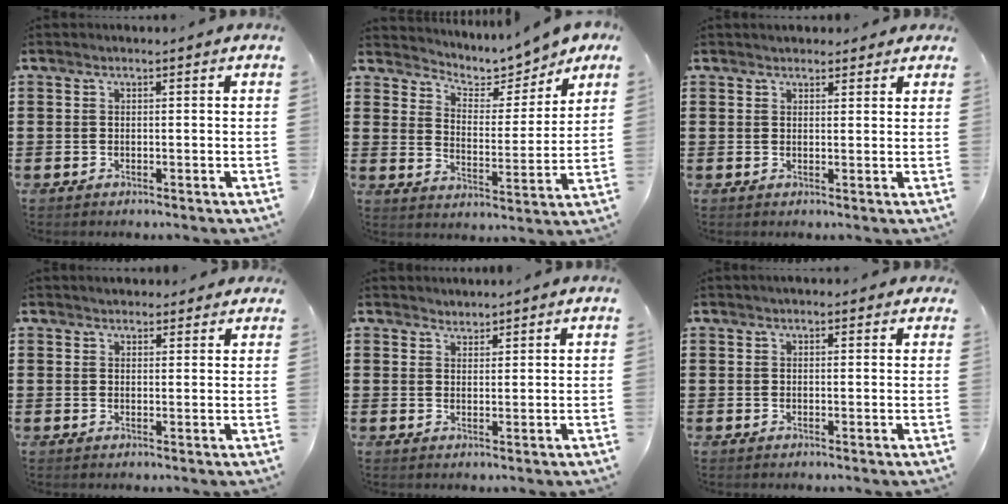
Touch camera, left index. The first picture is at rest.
{"total": 4.8, "force": [4.5, 1.5, 0.8], "torque": [-0.036, -0.033, 0.070]}
{"total": 1.9, "force": [1.7, 0.7, 0.0], "torque": [-0.004, 0.006, 0.033]}
{"total": 2.1, "force": [1.9, 0.7, 0.0], "torque": [0.004, 0.001, 0.036]}
{"total": 1.6, "force": [1.5, 0.4, -0.5], "torque": [0.004, 0.004, 0.031]}
{"total": 1.2, "force": [1.0, 0.5, 0.4], "torque": [-0.008, 0.006, 0.018]}